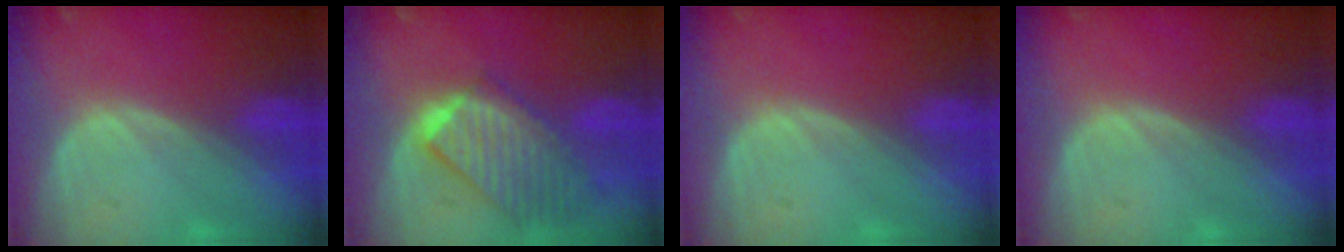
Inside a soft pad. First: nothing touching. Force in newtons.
{"total": 9.9, "press": 8.7, "slide": 4.7}
{"total": 0.0}
{"total": 0.0}